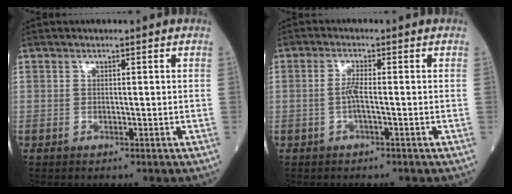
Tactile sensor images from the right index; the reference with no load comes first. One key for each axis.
{"total": 2.1, "fx": -0.5, "fy": 0.0, "fz": 2.0, "tx": -0.041, "ty": 0.001, "tz": -0.008}